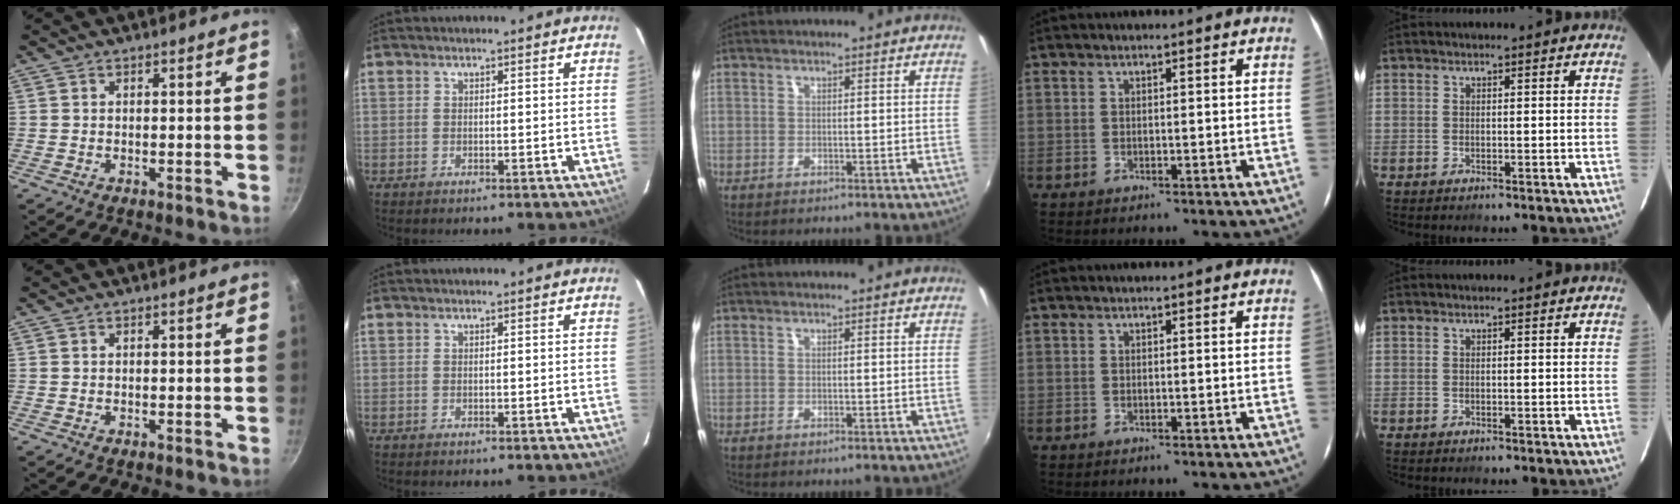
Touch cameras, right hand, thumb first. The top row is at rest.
{}